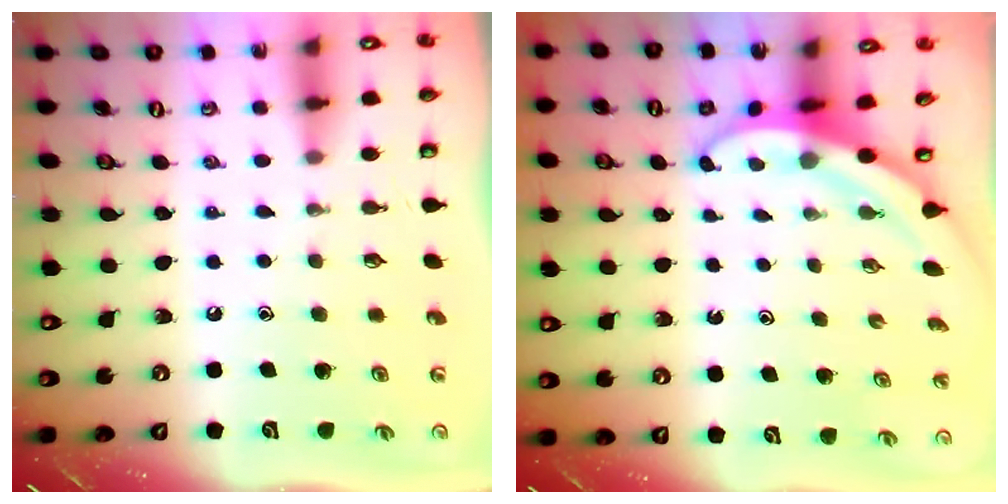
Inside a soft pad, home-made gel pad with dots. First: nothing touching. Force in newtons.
{"total": 3.4, "press": 3.4, "slide": 0.1}